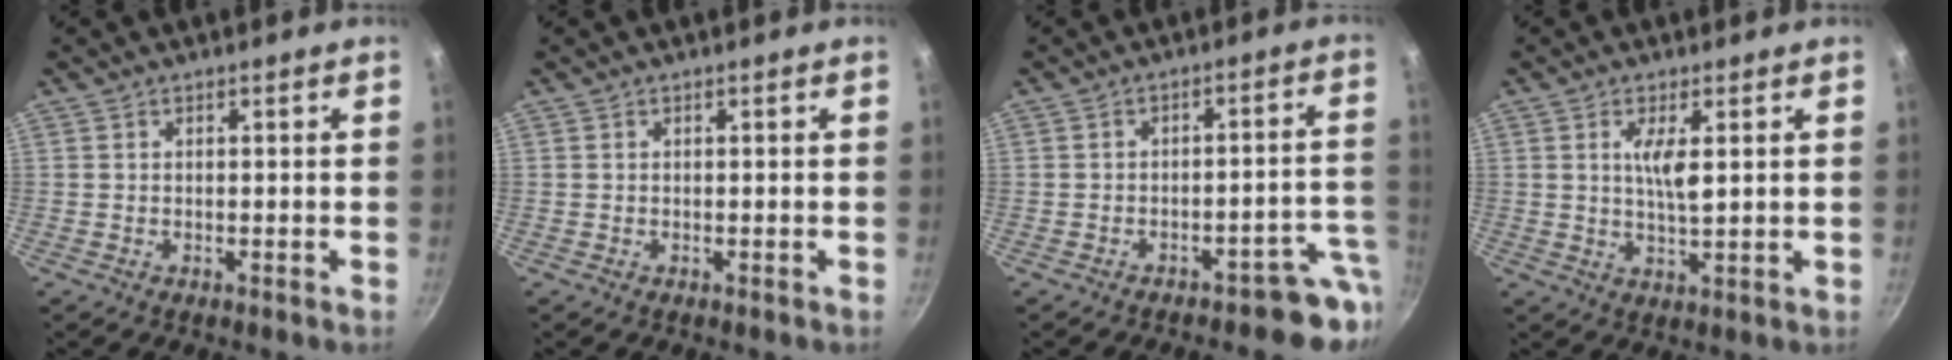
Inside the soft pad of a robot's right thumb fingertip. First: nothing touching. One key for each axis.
{"total": 0.0}
{"total": 6.7, "fx": -4.6, "fy": 2.9, "fz": 3.9, "tx": 0.008, "ty": 0.053, "tz": -0.061}
{"total": 5.3, "fx": 1.4, "fy": 1.5, "fz": 4.9, "tx": -0.090, "ty": -0.008, "tz": 0.028}